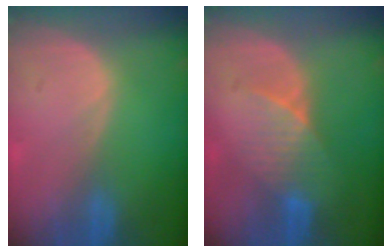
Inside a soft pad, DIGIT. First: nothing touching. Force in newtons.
{"total": 4.9, "press": 4.7, "slide": 1.3}